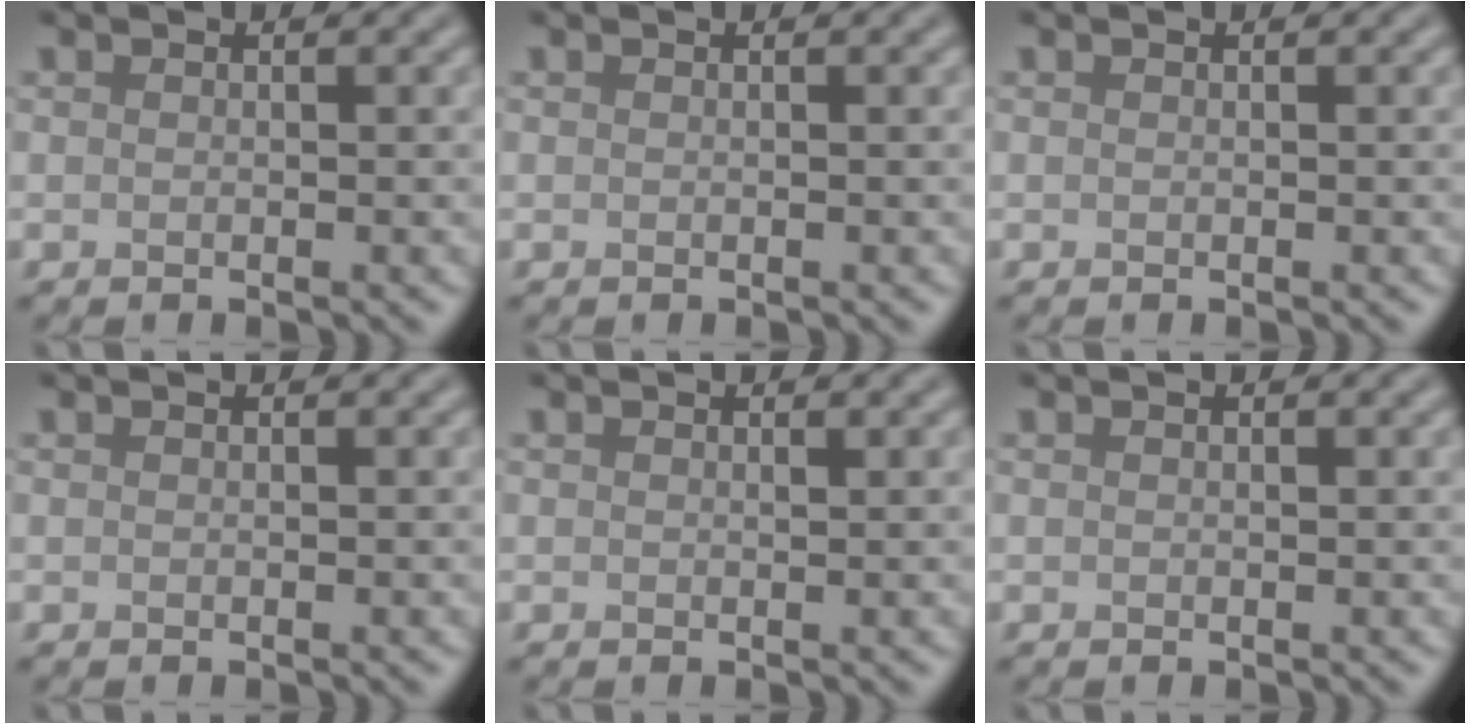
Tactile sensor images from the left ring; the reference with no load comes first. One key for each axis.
{"total": 0.0}
{"total": 0.0}
{"total": 0.0}
{"total": 0.0}
{"total": 0.0}